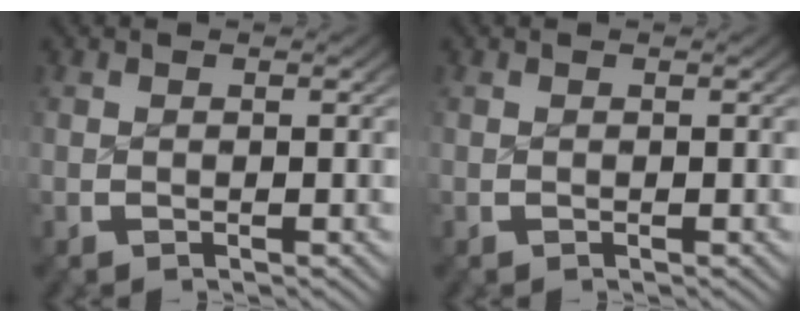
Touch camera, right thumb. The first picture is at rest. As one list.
[{"total": 0.0}]